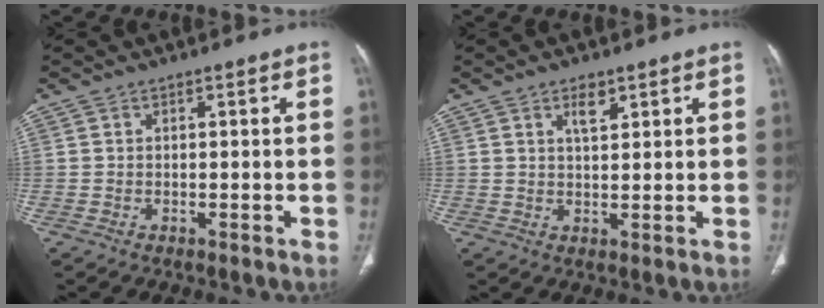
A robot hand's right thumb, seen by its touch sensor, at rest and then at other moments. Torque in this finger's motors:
{"motor_torque": [-0.02, -0.02, 0.52, 0.24, 0.01]}